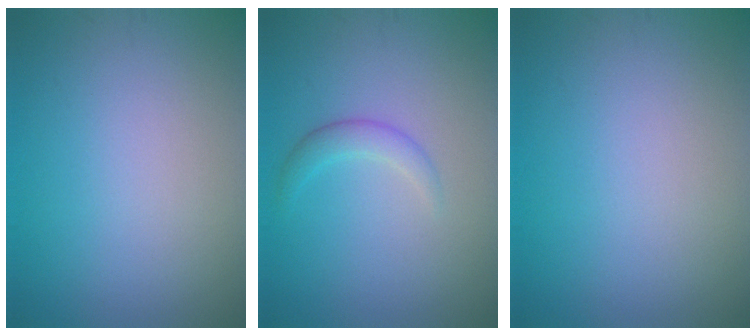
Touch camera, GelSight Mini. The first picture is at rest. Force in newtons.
{"total": 1.6, "press": 1.6, "slide": 0.1}
{"total": 0.0}